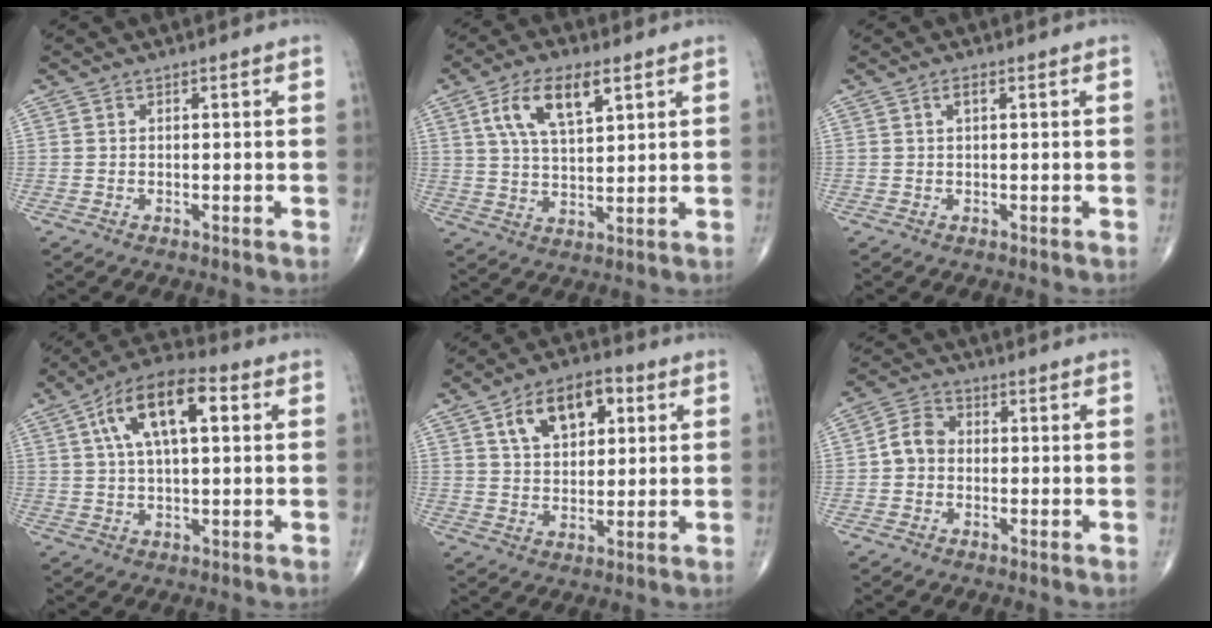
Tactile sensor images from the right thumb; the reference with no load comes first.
{"total": 10.7, "force": [4.8, 4.7, 8.4], "torque": [-0.151, -0.011, 0.091]}
{"total": 1.4, "force": [0.5, 0.4, 1.2], "torque": [-0.023, 0.004, 0.007]}
{"total": 14.1, "force": [4.1, 6.1, 12.0], "torque": [-0.207, 0.022, 0.064]}
{"total": 12.1, "force": [4.6, 7.1, 8.6], "torque": [-0.112, 0.000, 0.073]}
{"total": 5.1, "force": [-0.4, 4.2, 2.8], "torque": [-0.041, 0.018, -0.018]}